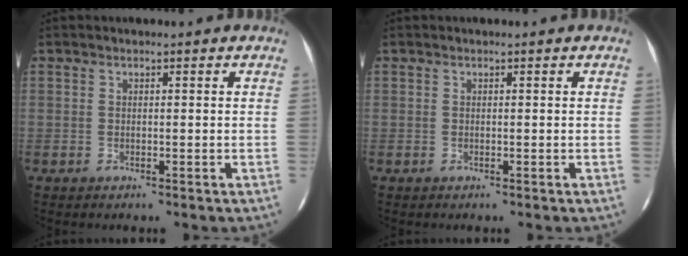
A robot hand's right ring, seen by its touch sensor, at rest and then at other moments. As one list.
[{"total": 0.0}]